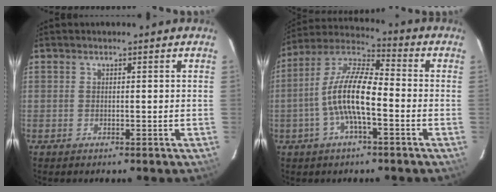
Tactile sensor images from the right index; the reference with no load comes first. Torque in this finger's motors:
{"motor_torque": [1.86, -0.28, 1.05, 0.21]}